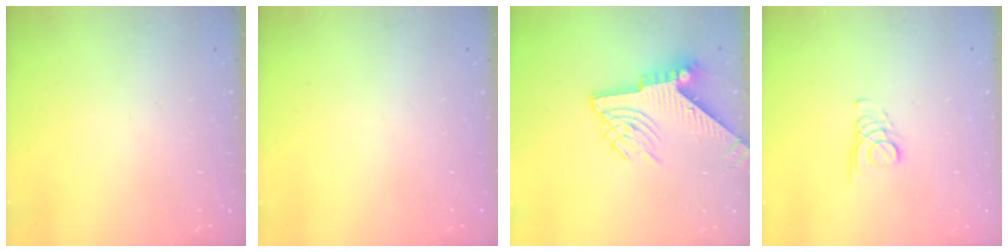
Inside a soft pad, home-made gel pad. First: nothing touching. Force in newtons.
{"total": 0.0}
{"total": 9.8, "press": 9.7, "slide": 0.7}
{"total": 1.8, "press": 1.7, "slide": 0.1}